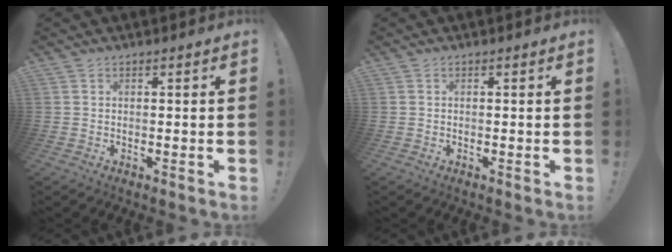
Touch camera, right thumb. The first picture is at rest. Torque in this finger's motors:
{"motor_torque": [0.20, 0.04, -0.07, -0.28, 0.04]}